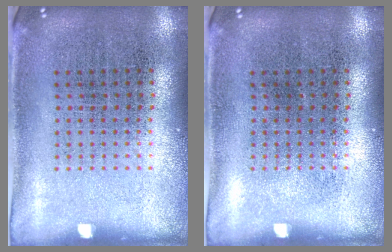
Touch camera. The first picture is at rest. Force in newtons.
{"total": 0.0}